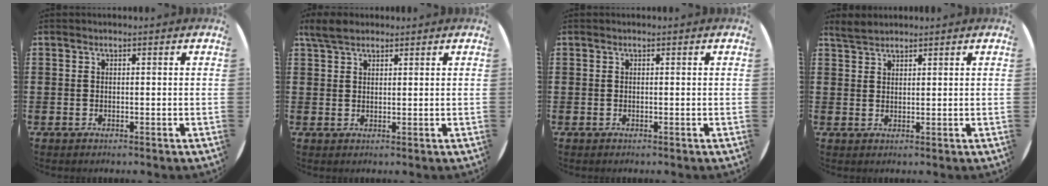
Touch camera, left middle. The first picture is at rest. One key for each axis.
{"total": 3.4, "fx": 2.8, "fy": 1.3, "fz": 1.4, "tx": -0.025, "ty": 0.003, "tz": 0.051}
{"total": 0.0}
{"total": 2.3, "fx": 2.2, "fy": 0.6, "fz": 0.3, "tx": -0.010, "ty": 0.004, "tz": 0.043}